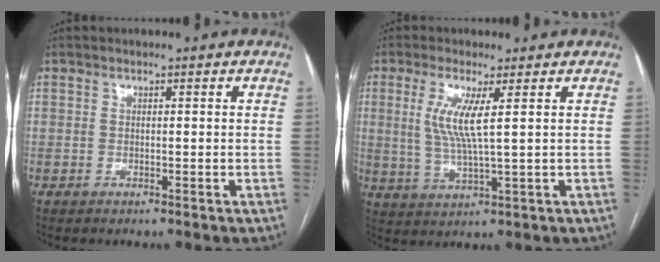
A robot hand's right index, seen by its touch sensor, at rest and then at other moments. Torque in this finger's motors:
{"motor_torque": [0.45, 0.26, 0.57, 0.20]}